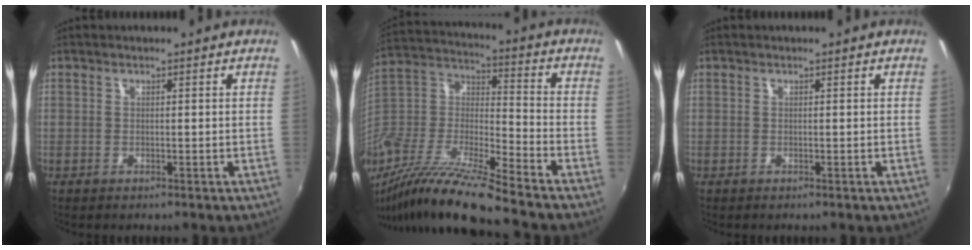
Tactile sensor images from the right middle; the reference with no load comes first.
{"total": 19.2, "force": [-14.5, 1.7, 12.5], "torque": [-0.244, -0.021, -0.283]}
{"total": 0.0}